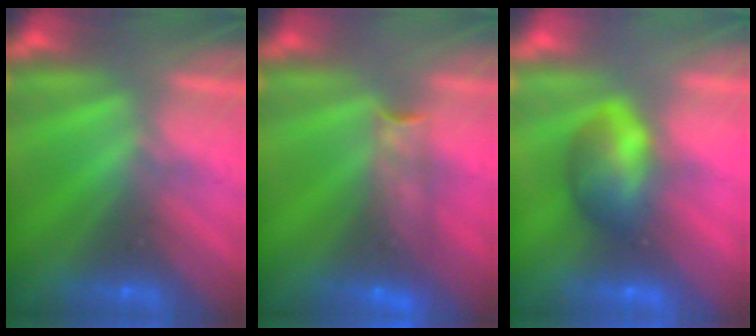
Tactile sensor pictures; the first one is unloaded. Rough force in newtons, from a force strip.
{"total": 5.7}
{"total": 7.6}